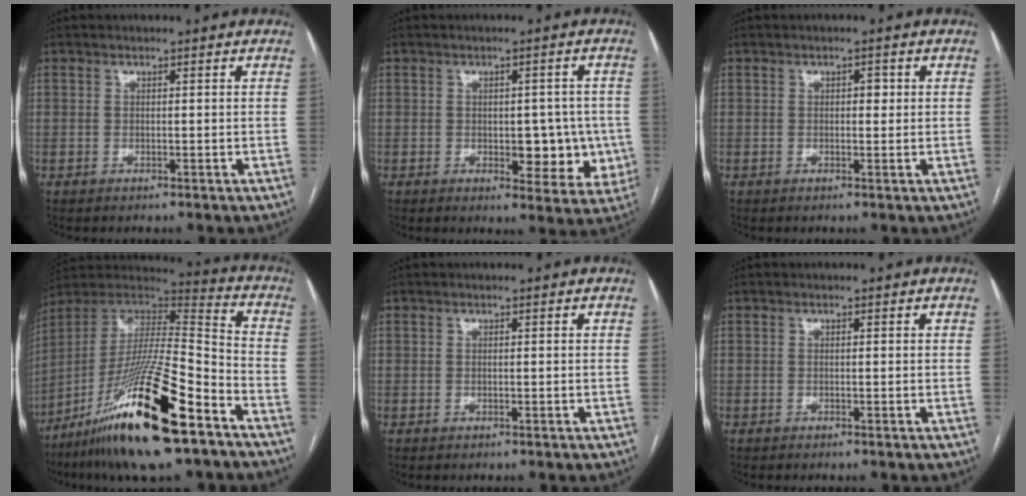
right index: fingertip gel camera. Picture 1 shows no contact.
{"total": 7.5, "force": [-0.9, 4.1, 6.2], "torque": [-0.054, 0.010, -0.002]}
{"total": 1.4, "force": [0.2, 0.7, 1.1], "torque": [-0.013, 0.003, 0.001]}
{"total": 25.4, "force": [-14.7, 3.3, 20.5], "torque": [-0.385, -0.036, -0.264]}
{"total": 0.0}
{"total": 0.0}